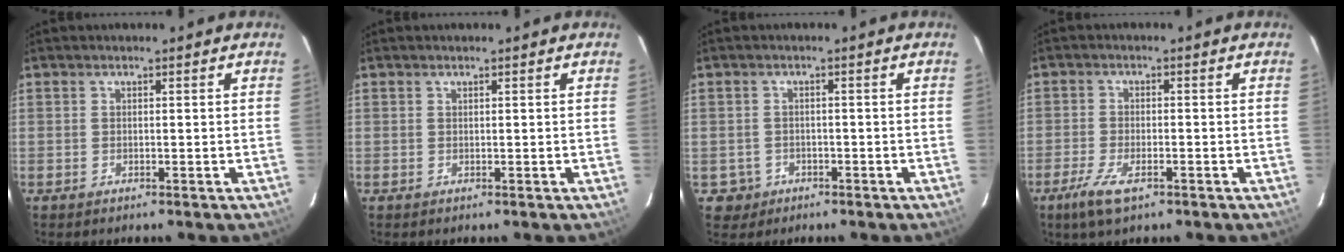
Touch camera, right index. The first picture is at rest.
{"total": 0.0}
{"total": 3.5, "force": [-1.1, 3.3, 0.2], "torque": [-0.012, 0.011, -0.011]}
{"total": 6.2, "force": [-3.8, 2.1, 4.4], "torque": [-0.112, -0.013, -0.070]}